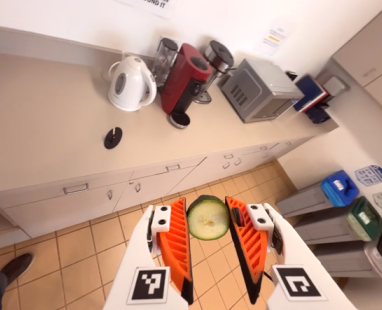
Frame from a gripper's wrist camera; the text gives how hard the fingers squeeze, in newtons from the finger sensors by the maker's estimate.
{"total": 8.9, "left": 8.8, "right": 8.9}